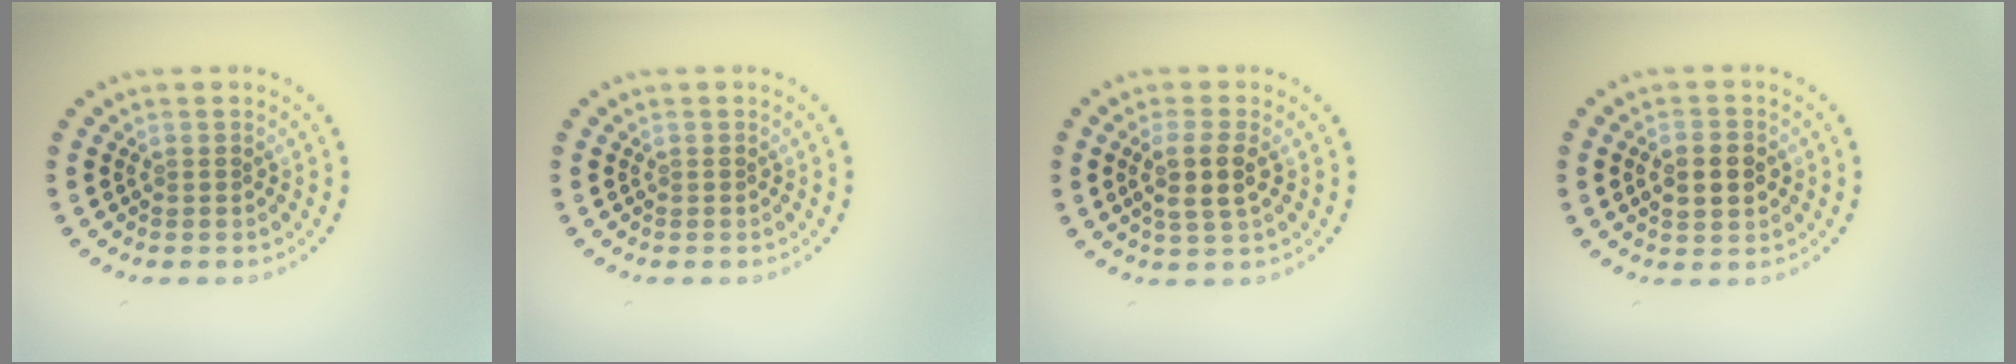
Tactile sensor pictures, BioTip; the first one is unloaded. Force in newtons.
{"total": 0.0}
{"total": 2.9, "press": 2.6, "slide": 1.4}
{"total": 3.9, "press": 3.9, "slide": 0.2}